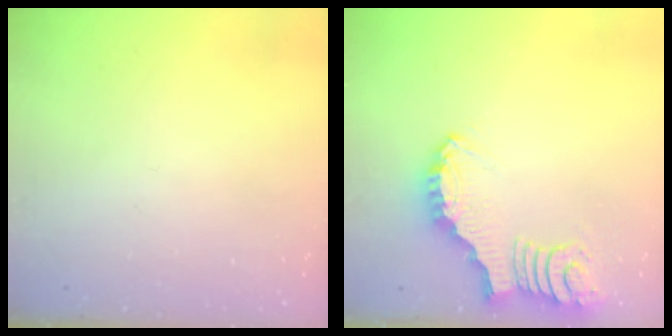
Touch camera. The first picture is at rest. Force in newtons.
{"total": 1.9, "press": 1.8, "slide": 0.3}